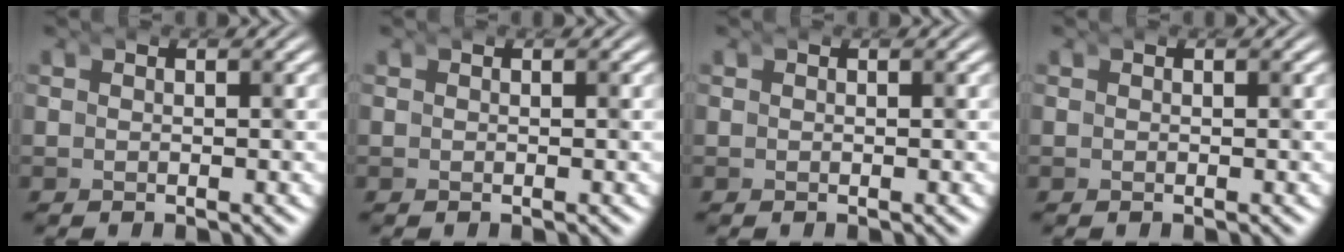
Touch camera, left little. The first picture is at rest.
{"total": 0.0}
{"total": 0.0}
{"total": 0.0}